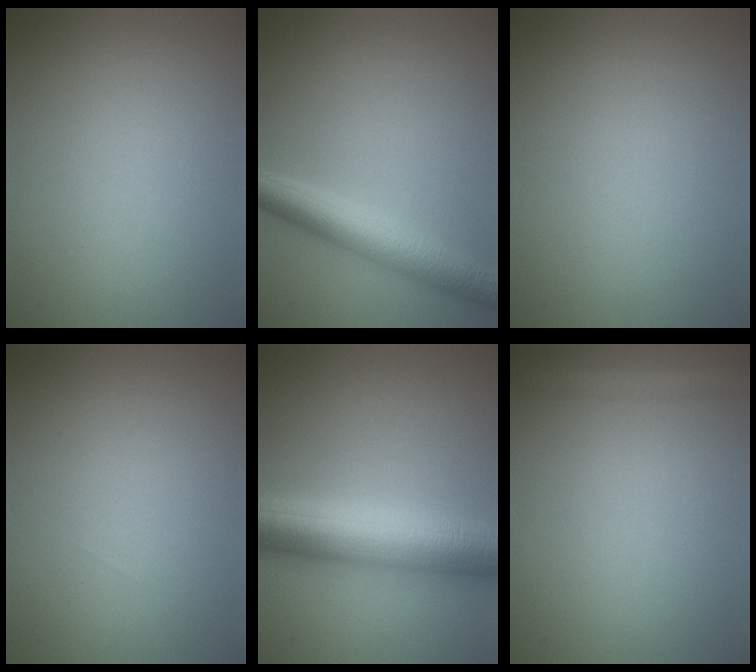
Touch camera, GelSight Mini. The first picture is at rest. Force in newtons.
{"total": 4.8, "press": 4.8, "slide": 0.0}
{"total": 0.0}
{"total": 0.0}
{"total": 9.6, "press": 9.6, "slide": 0.1}
{"total": 2.1, "press": 2.1, "slide": 0.1}